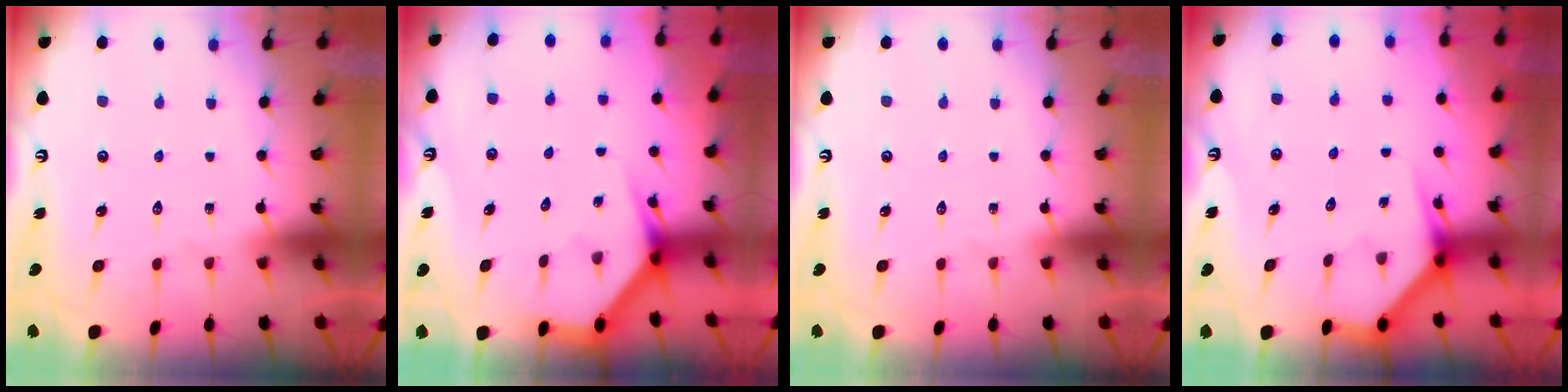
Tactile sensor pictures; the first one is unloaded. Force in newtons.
{"total": 3.5, "press": 3.5, "slide": 0.3}
{"total": 0.0}
{"total": 4.1, "press": 4.1, "slide": 0.3}